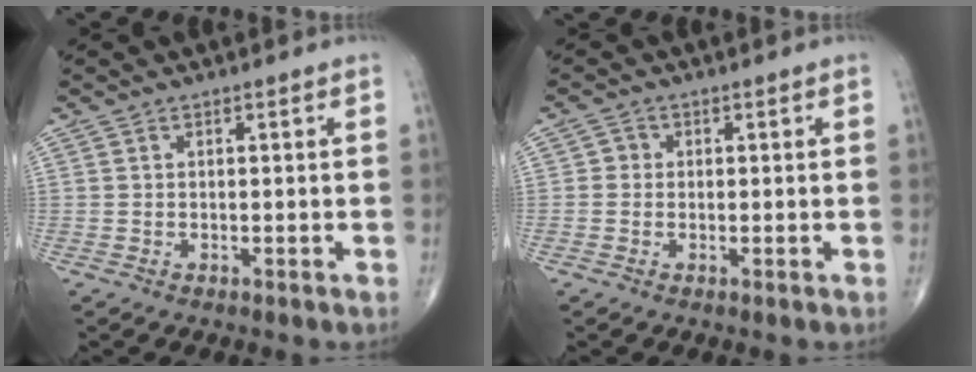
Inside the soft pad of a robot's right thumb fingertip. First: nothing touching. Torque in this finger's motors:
{"motor_torque": [-0.18, 0.02, -0.10, -0.05, 0.00]}